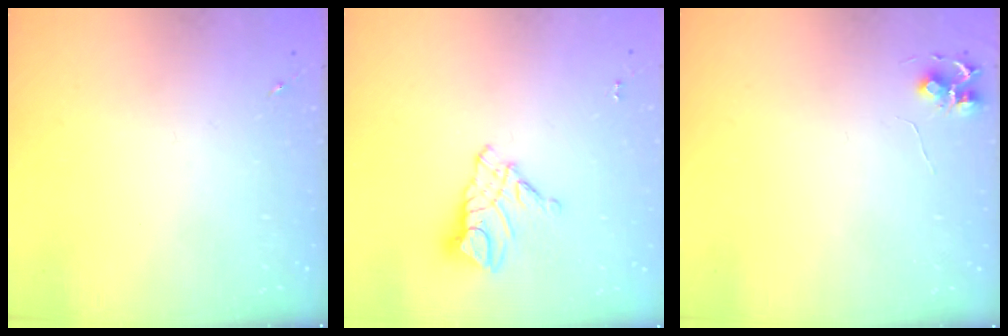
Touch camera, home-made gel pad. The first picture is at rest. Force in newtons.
{"total": 10.8, "press": 10.7, "slide": 0.7}
{"total": 5.9, "press": 5.9, "slide": 0.5}